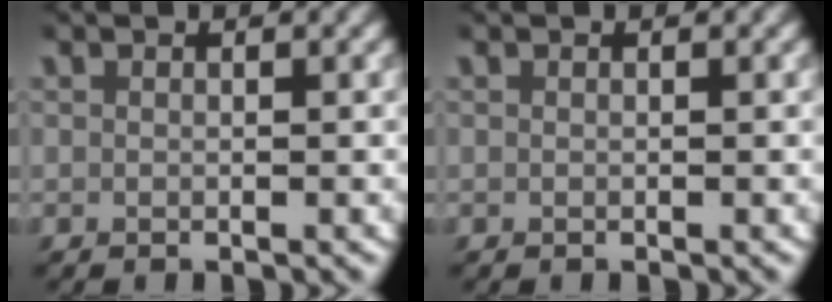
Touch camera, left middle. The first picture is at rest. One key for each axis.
{"total": 0.0}